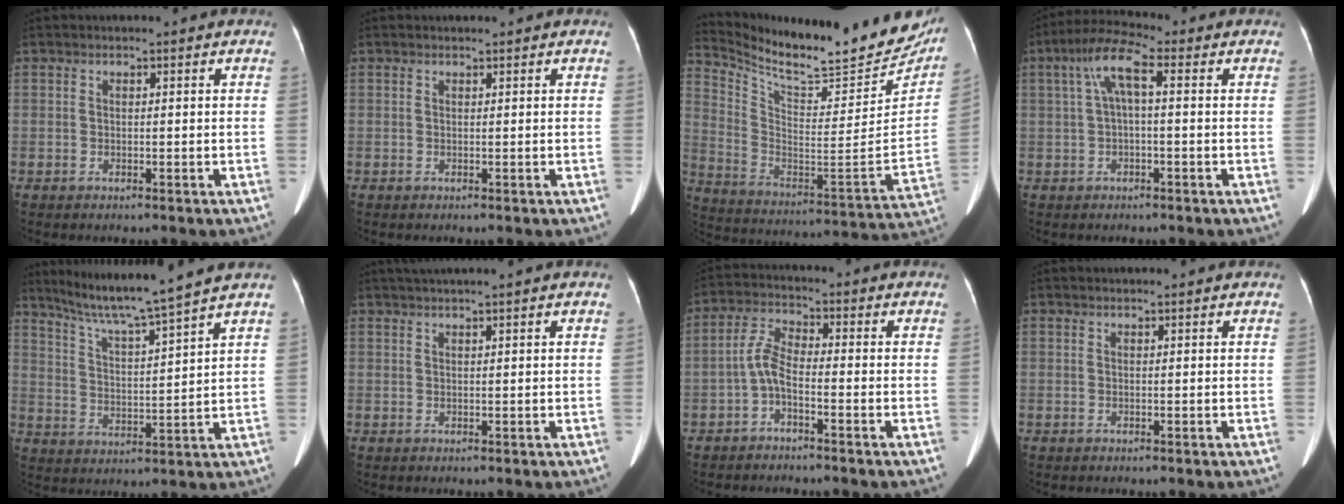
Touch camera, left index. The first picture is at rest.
{"total": 0.0}
{"total": 25.5, "force": [22.8, 4.8, 10.4], "torque": [-0.182, -0.080, 0.328]}
{"total": 6.5, "force": [1.3, 1.3, 6.3], "torque": [-0.131, 0.031, 0.021]}
{"total": 11.8, "force": [10.1, -2.3, 5.6], "torque": [-0.097, -0.004, 0.172]}
{"total": 3.5, "force": [2.9, -0.7, 1.8], "torque": [-0.023, 0.028, 0.050]}
{"total": 4.2, "force": [-1.9, 1.4, 3.5], "torque": [-0.077, 0.013, -0.041]}
{"total": 0.8, "force": [0.8, 0.1, 0.2], "torque": [-0.007, 0.014, 0.010]}